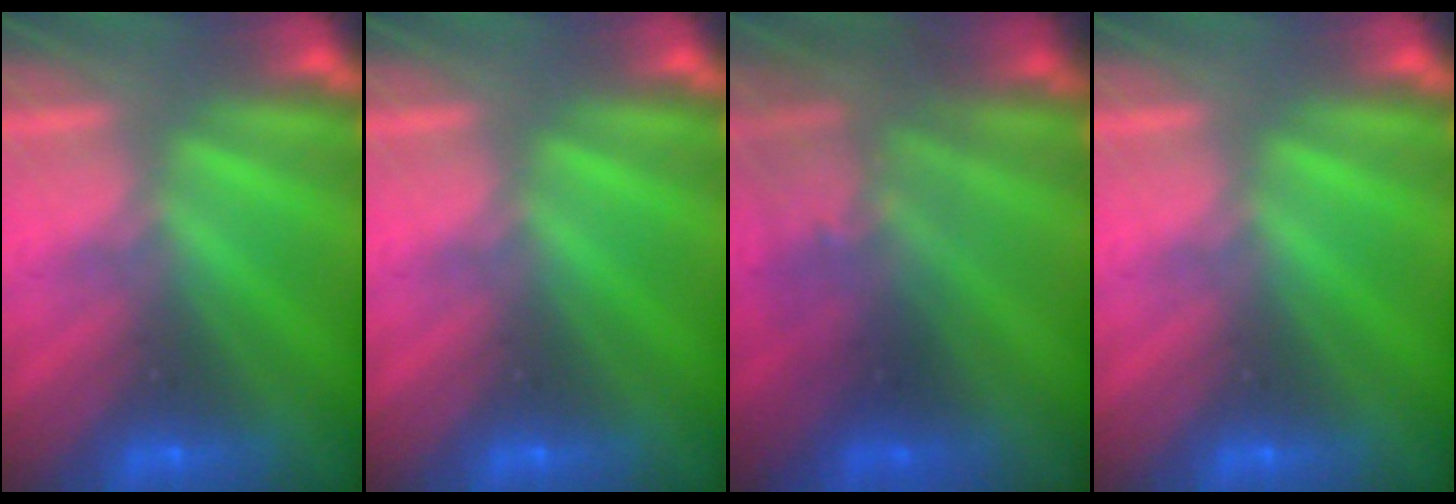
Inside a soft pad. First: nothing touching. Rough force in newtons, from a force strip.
{"total": 0.0}
{"total": 2.9}
{"total": 0.0}